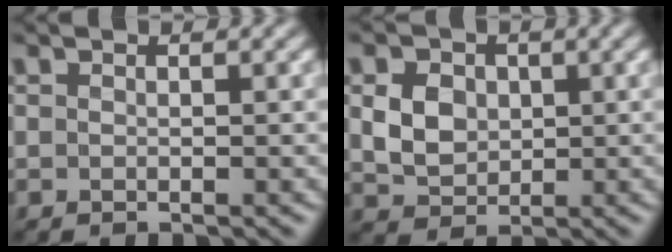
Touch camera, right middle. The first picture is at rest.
{"total": 3.1, "force": [0.7, 2.7, 1.4], "torque": [-0.039, 0.002, 0.012]}